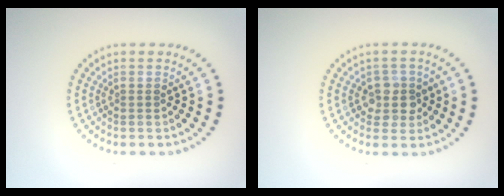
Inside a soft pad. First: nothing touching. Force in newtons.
{"total": 2.8, "press": 2.5, "slide": 1.2}